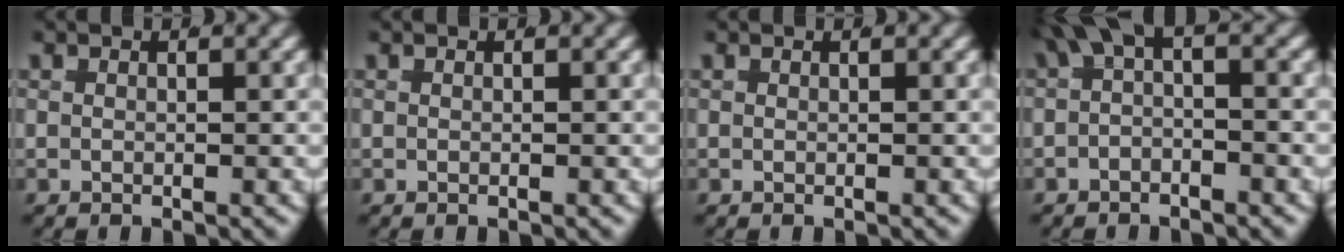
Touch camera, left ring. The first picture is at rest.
{"total": 0.0}
{"total": 0.0}
{"total": 2.8, "force": [0.3, 1.4, 2.4], "torque": [-0.043, -0.004, 0.000]}